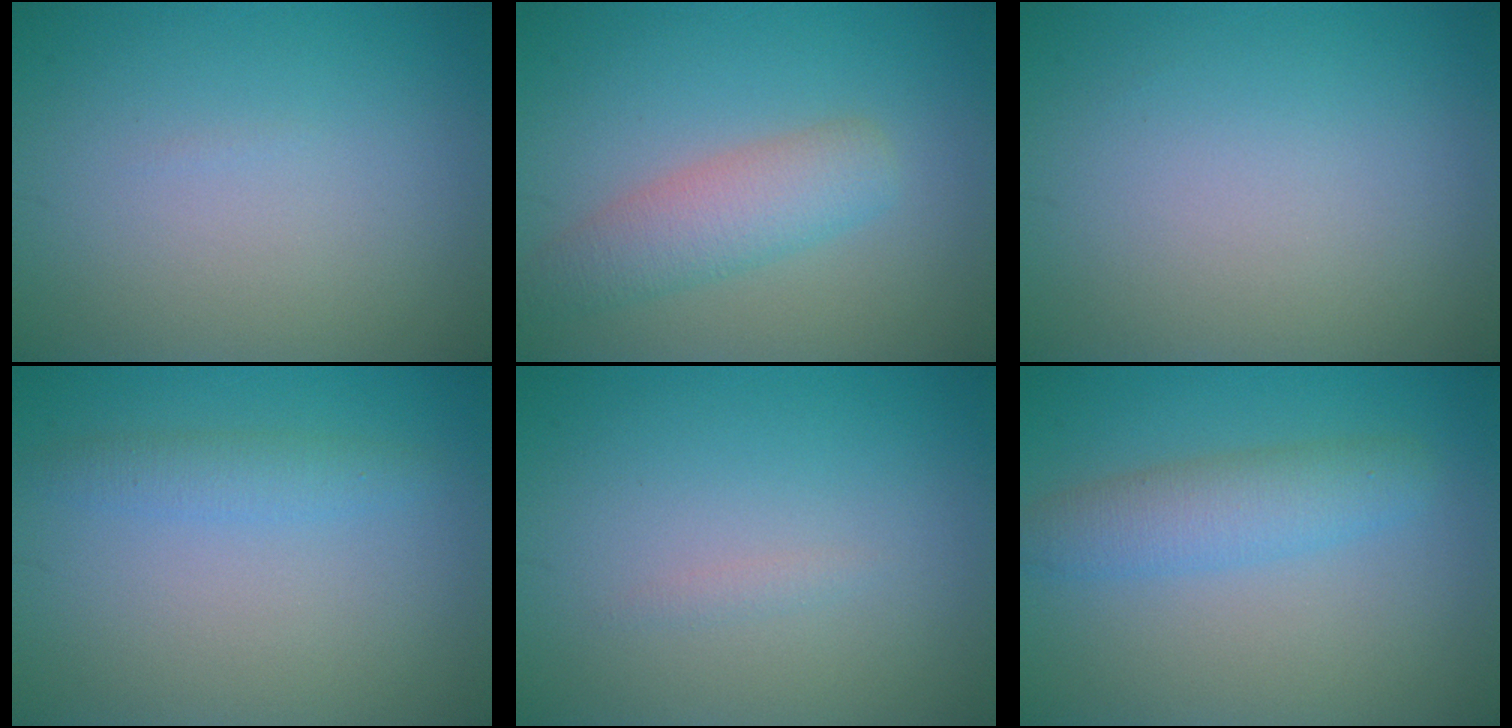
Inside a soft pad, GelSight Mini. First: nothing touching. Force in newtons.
{"total": 3.9, "press": 3.9, "slide": 0.2}
{"total": 0.0}
{"total": 1.8, "press": 1.8, "slide": 0.1}
{"total": 0.5, "press": 0.5, "slide": 0.1}
{"total": 3.6, "press": 3.6, "slide": 0.1}